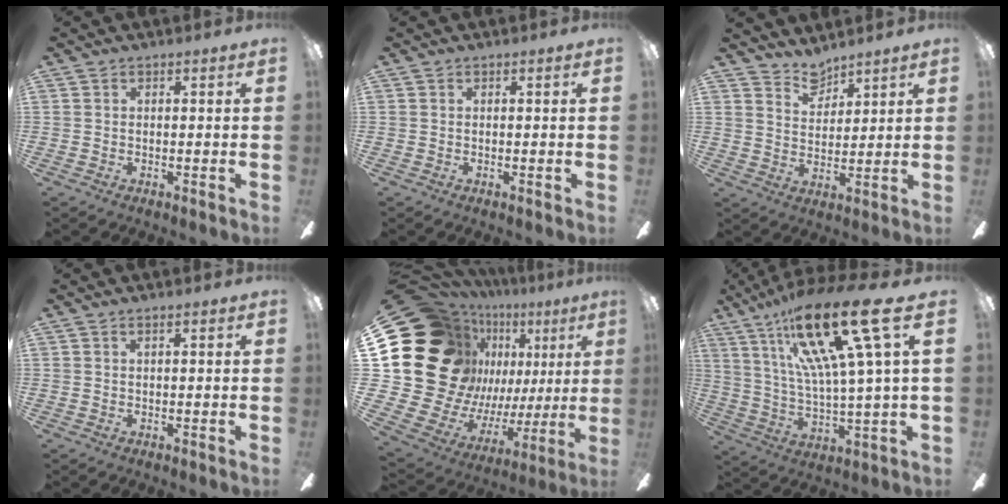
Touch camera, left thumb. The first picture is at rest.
{"total": 0.0}
{"total": 5.9, "force": [5.5, 2.2, 0.6], "torque": [-0.015, -0.031, 0.102]}
{"total": 0.9, "force": [0.5, 0.2, 0.7], "torque": [-0.014, 0.002, 0.008]}
{"total": 27.5, "force": [8.3, 21.1, 15.6], "torque": [-0.310, -0.086, 0.216]}
{"total": 25.6, "force": [13.1, 5.5, 21.3], "torque": [-0.396, -0.067, 0.200]}